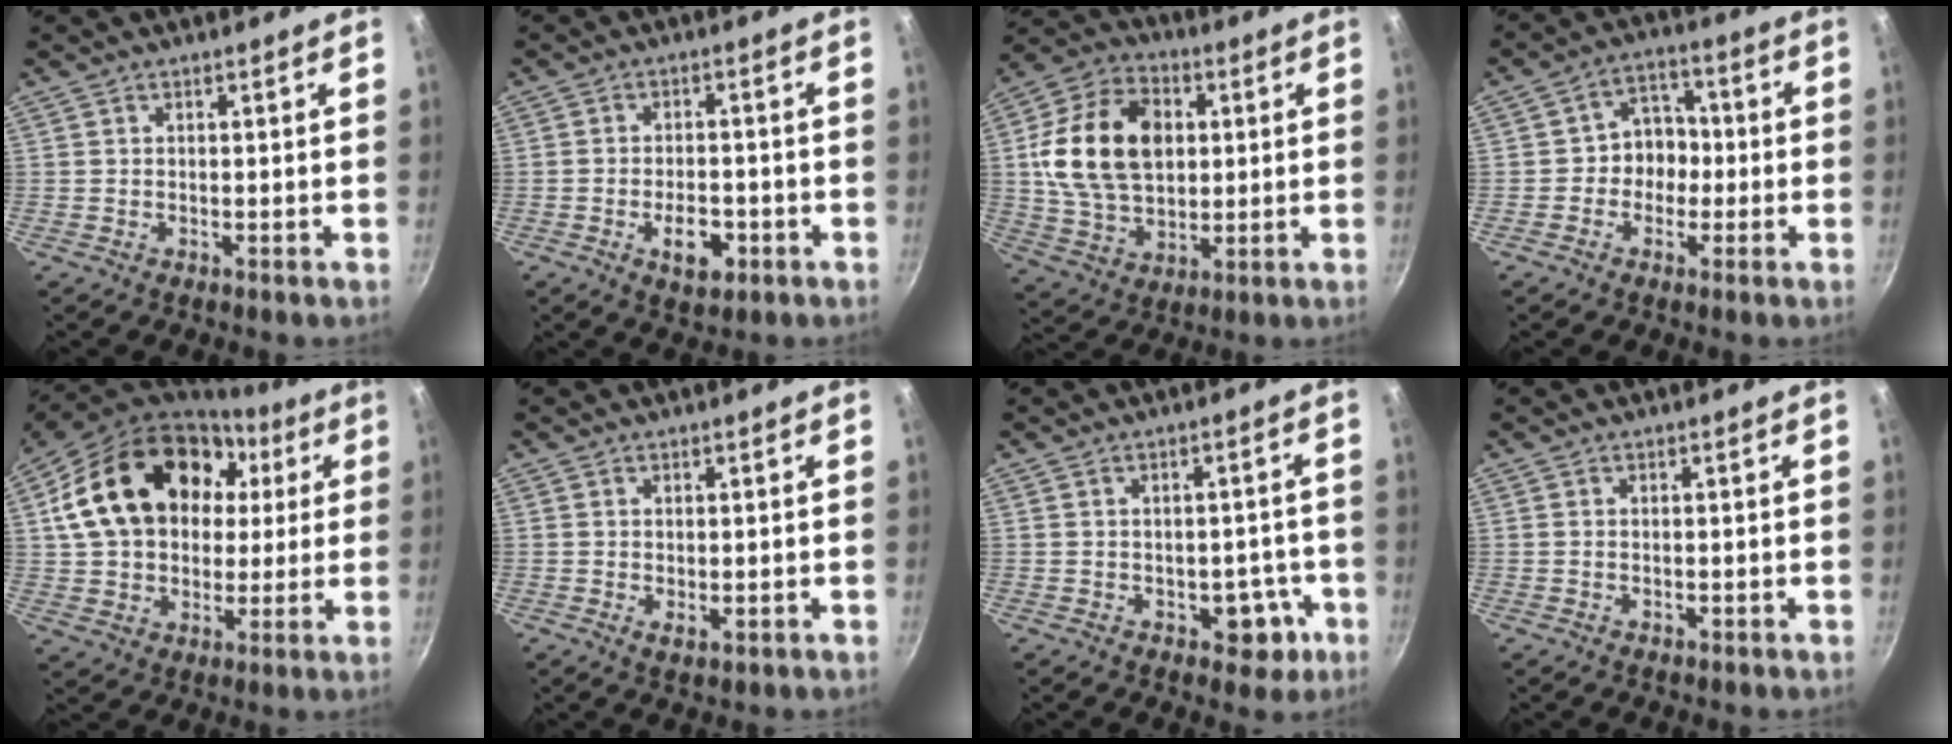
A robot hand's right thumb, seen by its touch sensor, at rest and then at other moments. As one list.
[{"total": 6.5, "force": [-2.5, 3.5, 4.8], "torque": [-0.061, 0.012, -0.034]}, {"total": 19.4, "force": [2.9, 13.6, 13.5], "torque": [-0.225, 0.005, 0.049]}, {"total": 6.9, "force": [-1.1, 6.0, 3.2], "torque": [0.005, 0.024, -0.029]}, {"total": 24.8, "force": [6.4, 17.8, 15.9], "torque": [-0.263, 0.027, 0.115]}, {"total": 2.2, "force": [-0.2, 1.1, 1.9], "torque": [-0.030, -0.008, -0.001]}, {"total": 6.2, "force": [-2.3, 4.0, 4.1], "torque": [-0.021, 0.020, -0.021]}, {"total": 0.5, "force": [-0.2, 0.3, 0.4], "torque": [-0.007, 0.003, -0.003]}]